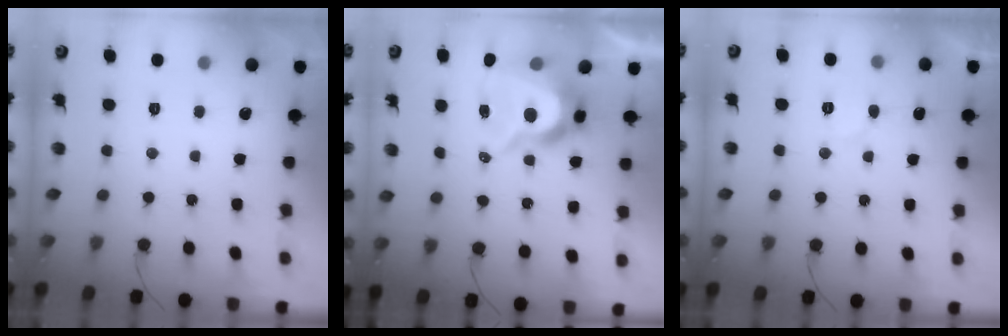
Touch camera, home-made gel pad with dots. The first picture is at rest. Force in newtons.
{"total": 11.6, "press": 11.6, "slide": 0.9}
{"total": 5.3, "press": 5.3, "slide": 0.5}